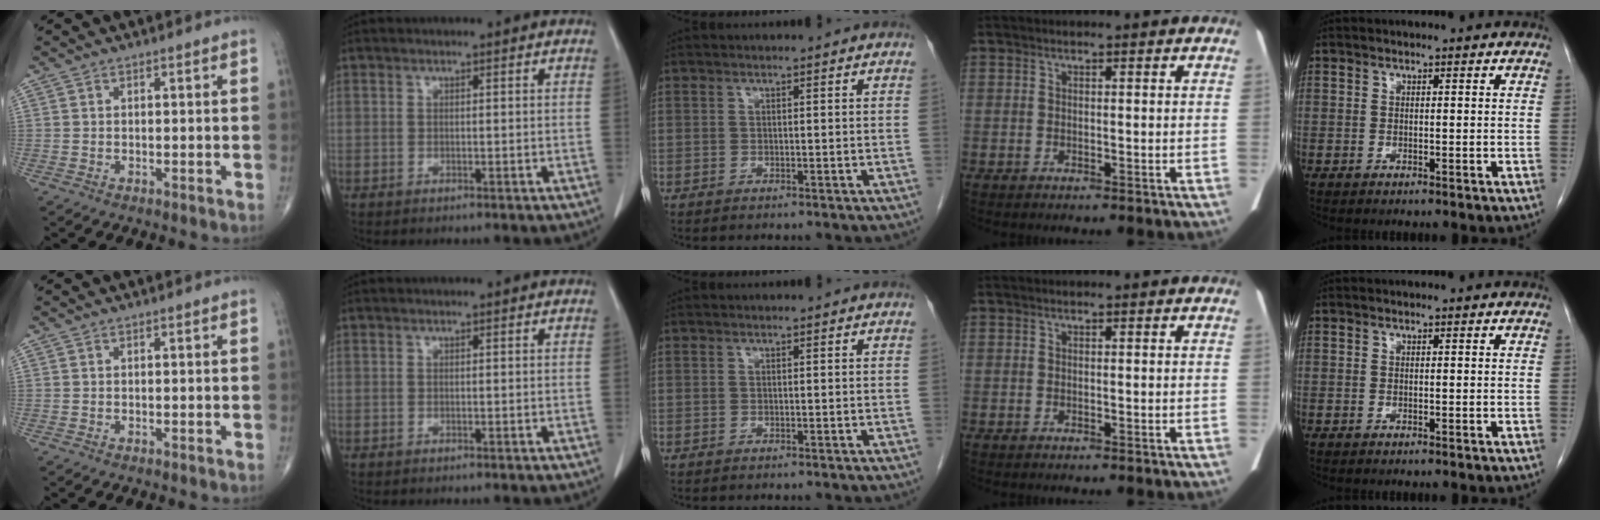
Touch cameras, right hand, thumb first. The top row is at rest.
{}